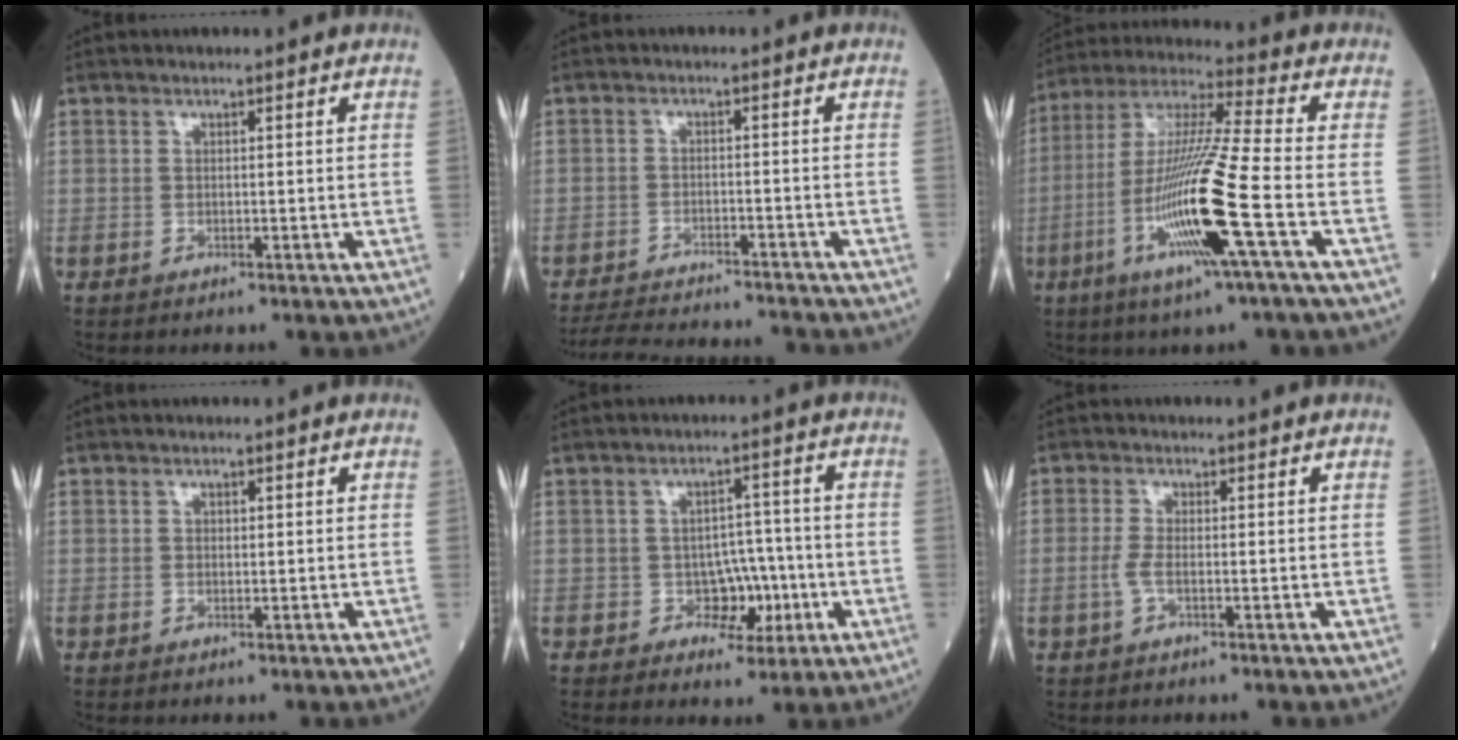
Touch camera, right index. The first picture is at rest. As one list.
[{"total": 12.3, "force": [-11.7, 1.4, 3.5], "torque": [-0.059, -0.002, -0.164]}, {"total": 16.6, "force": [-5.2, -1.1, 15.7], "torque": [-0.320, -0.018, -0.105]}, {"total": 0.5, "force": [0.2, 0.4, 0.3], "torque": [-0.010, 0.000, 0.006]}, {"total": 5.2, "force": [-1.5, 3.8, 3.2], "torque": [-0.037, 0.013, -0.016]}, {"total": 2.1, "force": [-0.5, 0.5, 2.0], "torque": [-0.052, -0.002, -0.013]}]